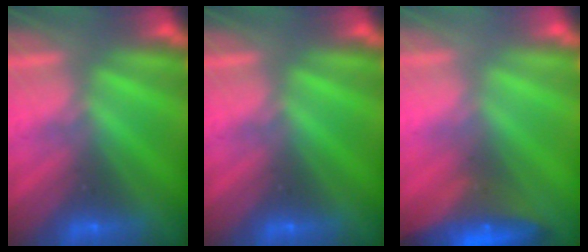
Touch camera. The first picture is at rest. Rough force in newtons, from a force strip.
{"total": 0.0}
{"total": 7.5}